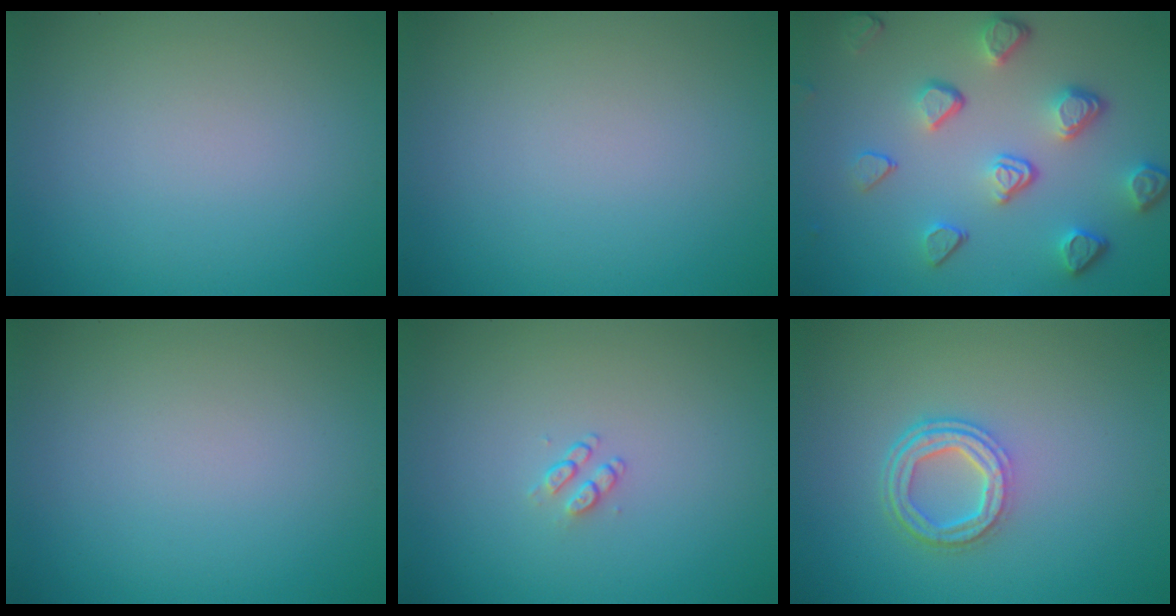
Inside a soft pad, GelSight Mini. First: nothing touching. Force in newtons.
{"total": 0.0}
{"total": 5.1, "press": 3.7, "slide": 3.5}
{"total": 0.0}
{"total": 1.1, "press": 0.7, "slide": 0.8}
{"total": 3.8, "press": 2.9, "slide": 2.4}